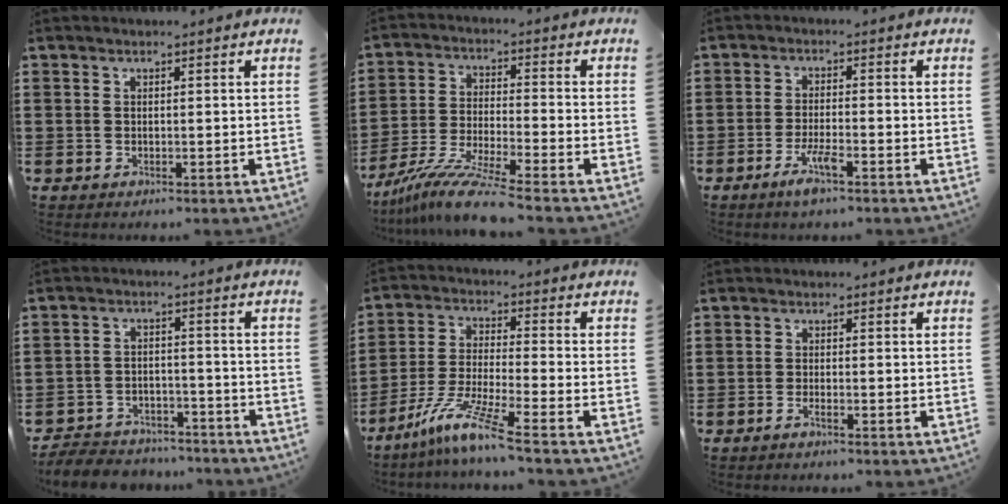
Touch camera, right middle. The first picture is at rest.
{"total": 8.9, "force": [-7.6, 0.0, 4.6], "torque": [-0.099, -0.006, -0.152]}
{"total": 4.2, "force": [-2.4, 0.6, 3.4], "torque": [-0.076, -0.006, -0.049]}
{"total": 5.3, "force": [-5.2, 1.2, 0.5], "torque": [-0.019, 0.009, -0.109]}
{"total": 8.8, "force": [-6.4, -0.1, 6.0], "torque": [-0.130, -0.017, -0.128]}
{"total": 0.9, "force": [-0.6, 0.1, 0.7], "torque": [-0.014, -0.003, -0.012]}